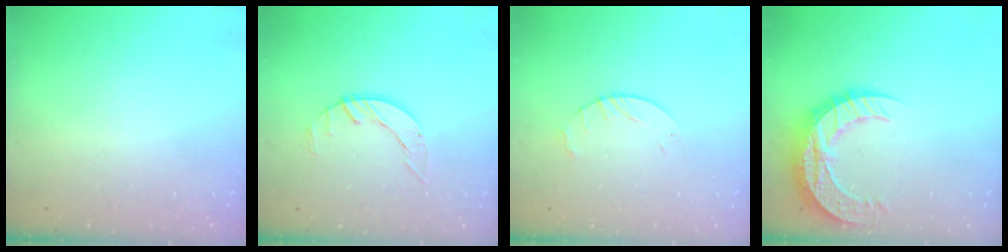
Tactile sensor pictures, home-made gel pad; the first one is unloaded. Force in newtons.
{"total": 3.3, "press": 3.3, "slide": 0.4}
{"total": 3.5, "press": 3.5, "slide": 0.4}
{"total": 12.8, "press": 12.8, "slide": 0.9}